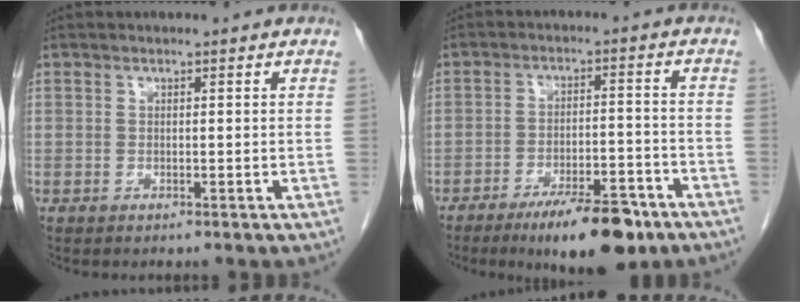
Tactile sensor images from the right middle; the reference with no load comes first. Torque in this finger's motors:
{"motor_torque": [1.17, -0.96, 0.50, 0.09]}